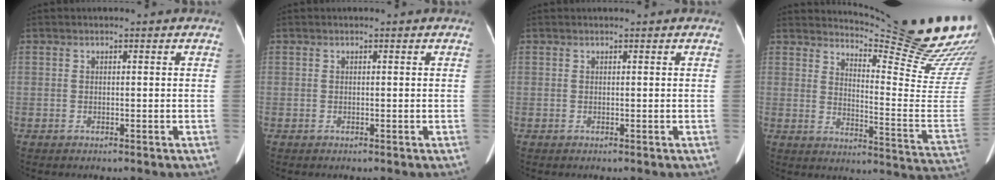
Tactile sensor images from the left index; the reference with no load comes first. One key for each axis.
{"total": 0.0}
{"total": 1.9, "fx": 1.8, "fy": 0.3, "fz": 0.6, "tx": -0.012, "ty": 0.023, "tz": 0.020}
{"total": 21.8, "fx": 19.8, "fy": -0.7, "fz": 9.1, "tx": -0.135, "ty": -0.142, "tz": 0.243}